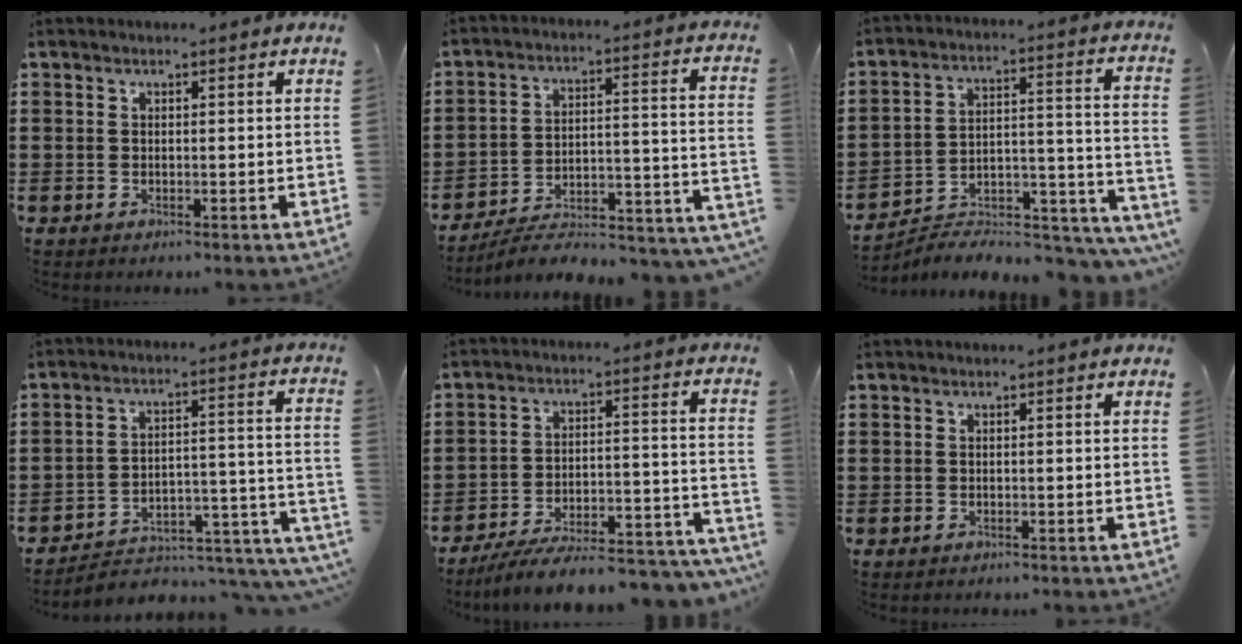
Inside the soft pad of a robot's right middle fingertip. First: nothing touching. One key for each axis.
{"total": 4.4, "fx": -4.0, "fy": 0.7, "fz": 1.6, "tx": -0.026, "ty": -0.015, "tz": -0.081}
{"total": 5.1, "fx": -5.0, "fy": 0.9, "fz": 0.7, "tx": -0.008, "ty": -0.002, "tz": -0.100}
{"total": 3.5, "fx": -3.0, "fy": 1.3, "fz": 1.1, "tx": -0.024, "ty": -0.014, "tz": -0.063}
{"total": 8.8, "fx": -7.9, "fy": 0.8, "fz": 3.8, "tx": -0.056, "ty": 0.007, "tz": -0.150}
{"total": 0.0}